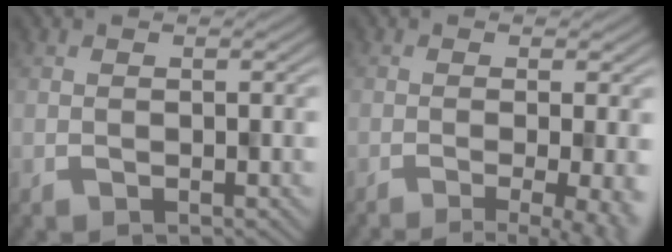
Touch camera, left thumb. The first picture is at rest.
{"total": 8.3, "force": [-4.4, 2.4, 6.7], "torque": [-0.076, -0.003, -0.040]}